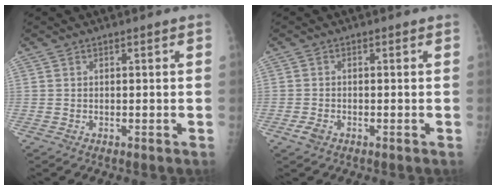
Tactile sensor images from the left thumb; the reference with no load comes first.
{"total": 2.3, "force": [-1.2, 1.5, 1.3], "torque": [-0.024, 0.001, -0.022]}